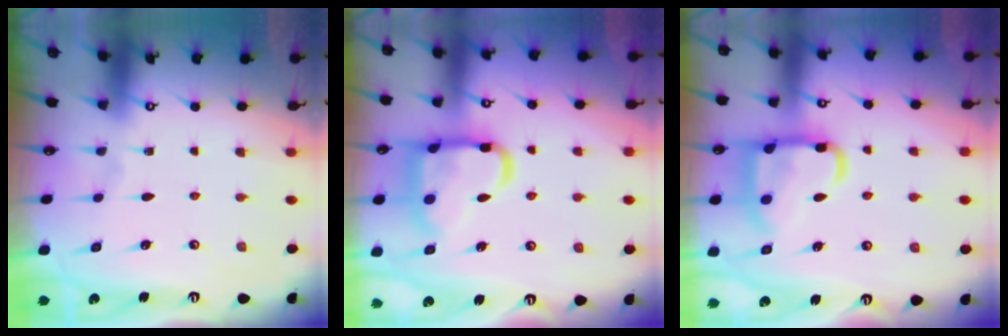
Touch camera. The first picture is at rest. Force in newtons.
{"total": 17.4, "press": 17.3, "slide": 1.5}
{"total": 16.8, "press": 16.7, "slide": 1.6}